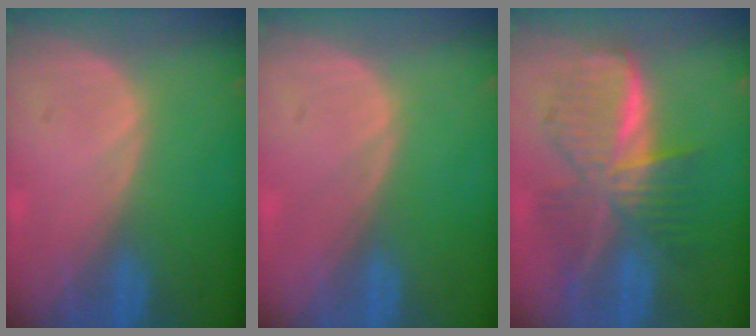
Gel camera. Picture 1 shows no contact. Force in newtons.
{"total": 0.0}
{"total": 9.5, "press": 9.5, "slide": 0.6}